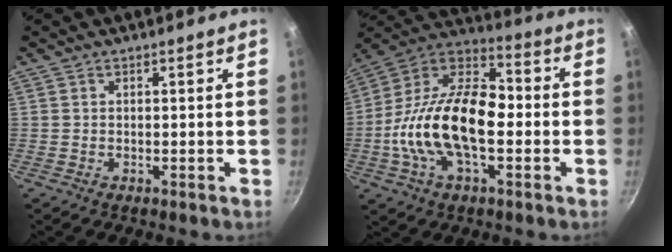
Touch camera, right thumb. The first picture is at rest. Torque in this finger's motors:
{"motor_torque": [0.61, 0.44, 2.04, -0.70, 0.55]}